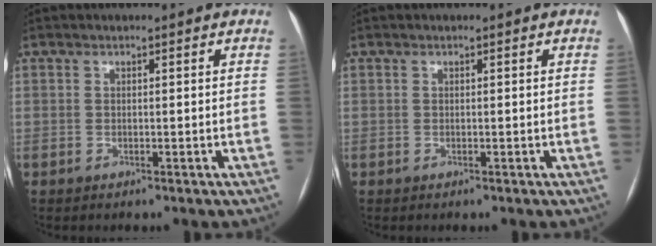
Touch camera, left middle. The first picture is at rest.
{"total": 0.0}